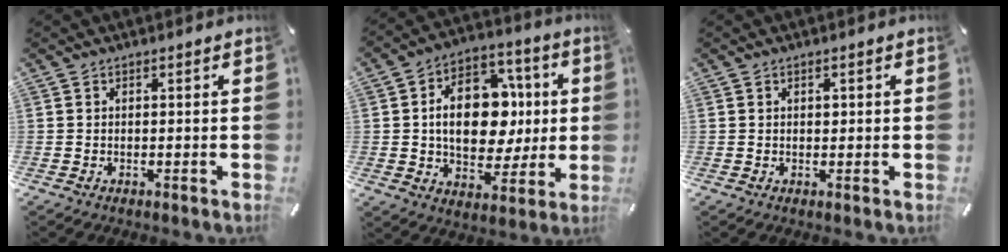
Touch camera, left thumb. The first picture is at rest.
{"total": 17.8, "force": [0.6, 12.7, 12.4], "torque": [-0.203, 0.001, 0.013]}
{"total": 1.2, "force": [0.3, 1.0, 0.6], "torque": [-0.005, 0.000, 0.002]}